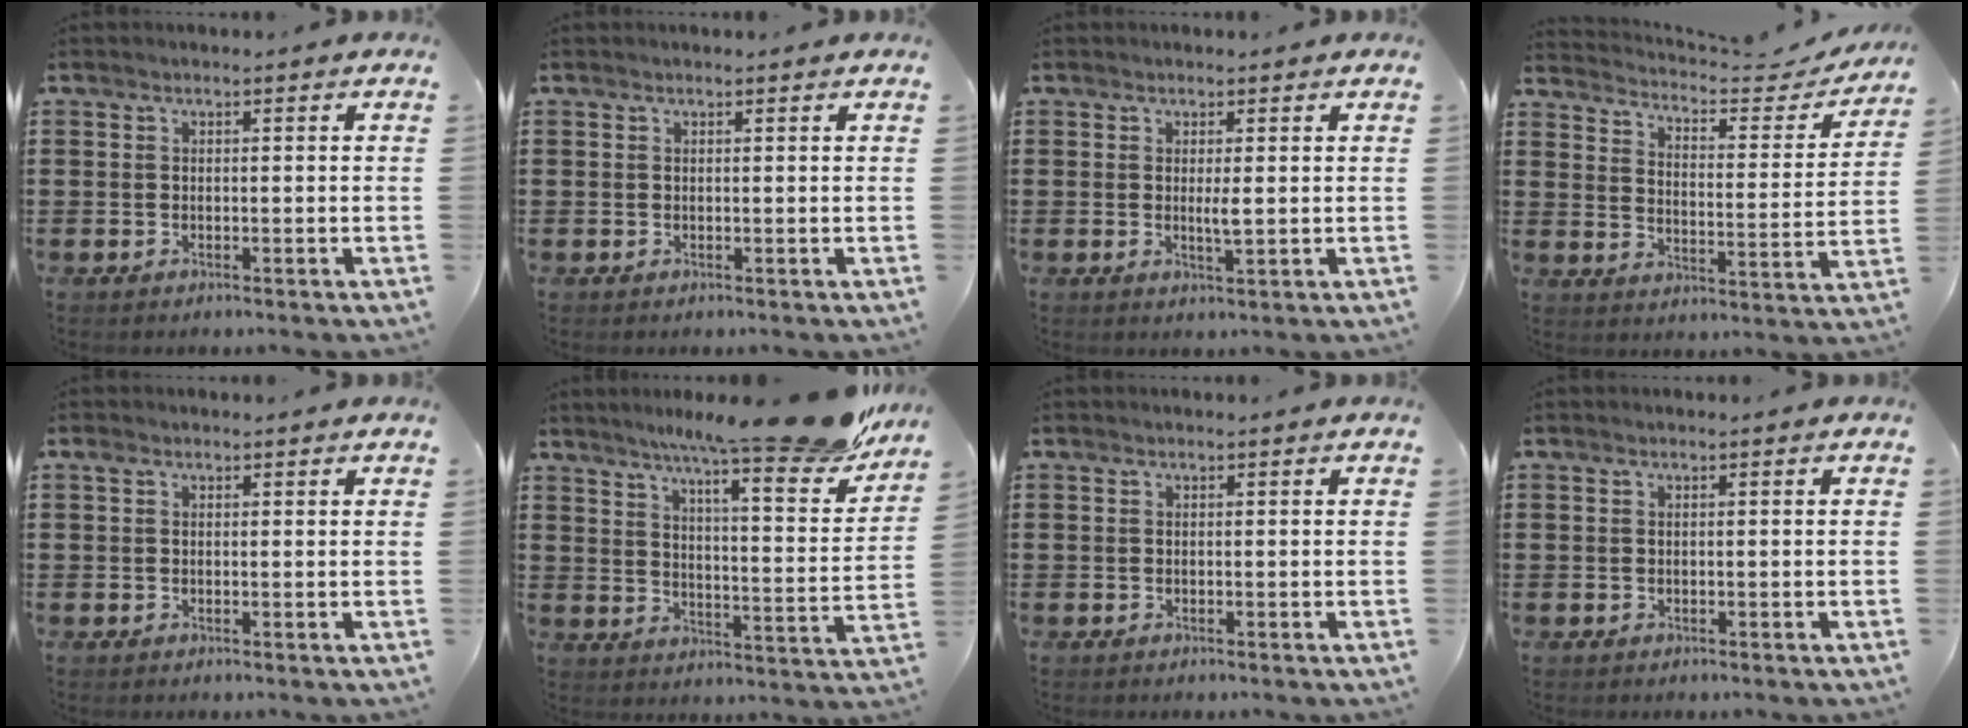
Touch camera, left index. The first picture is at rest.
{"total": 0.0}
{"total": 2.0, "force": [0.3, 0.3, 2.0], "torque": [-0.032, -0.007, 0.002]}
{"total": 3.1, "force": [3.0, 0.4, 0.6], "torque": [-0.035, -0.026, 0.042]}
{"total": 0.9, "force": [0.5, 0.6, 0.4], "torque": [-0.012, 0.005, 0.010]}
{"total": 13.7, "force": [11.5, 0.1, 7.5], "torque": [-0.125, -0.077, 0.180]}
{"total": 0.0}
{"total": 0.0}